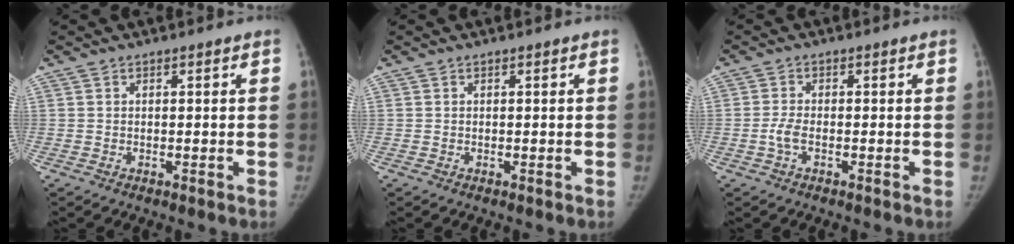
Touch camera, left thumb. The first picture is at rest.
{"total": 0.0}
{"total": 2.3, "force": [-0.8, 1.0, 2.0], "torque": [-0.048, 0.006, -0.017]}